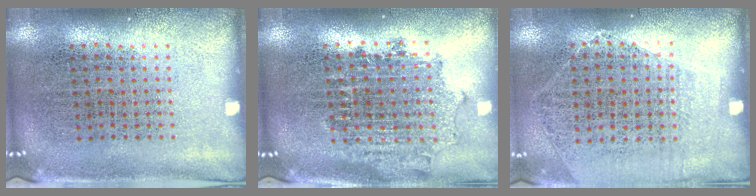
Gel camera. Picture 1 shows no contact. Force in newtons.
{"total": 1.7, "press": 1.4, "slide": 1.0}
{"total": 1.2, "press": 1.0, "slide": 0.6}